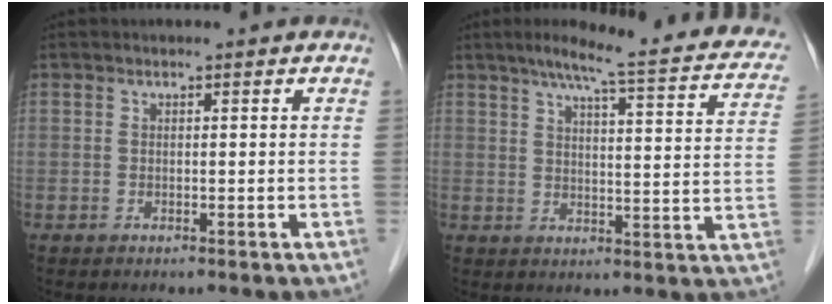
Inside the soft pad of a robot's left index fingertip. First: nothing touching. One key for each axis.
{"total": 20.0, "fx": 15.9, "fy": 2.7, "fz": 11.8, "tx": -0.154, "ty": 0.007, "tz": 0.183}